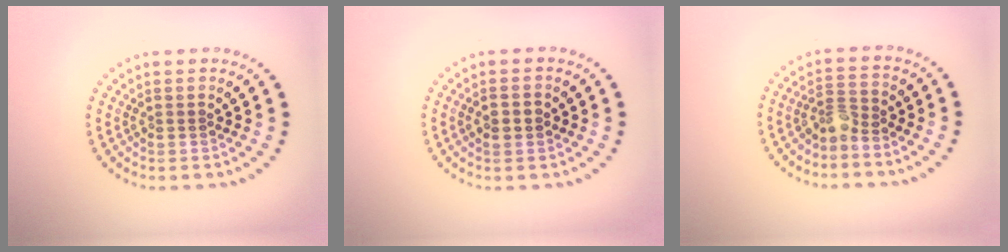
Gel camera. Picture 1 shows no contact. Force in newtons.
{"total": 2.1, "press": 2.1, "slide": 0.0}
{"total": 2.0, "press": 1.5, "slide": 1.4}